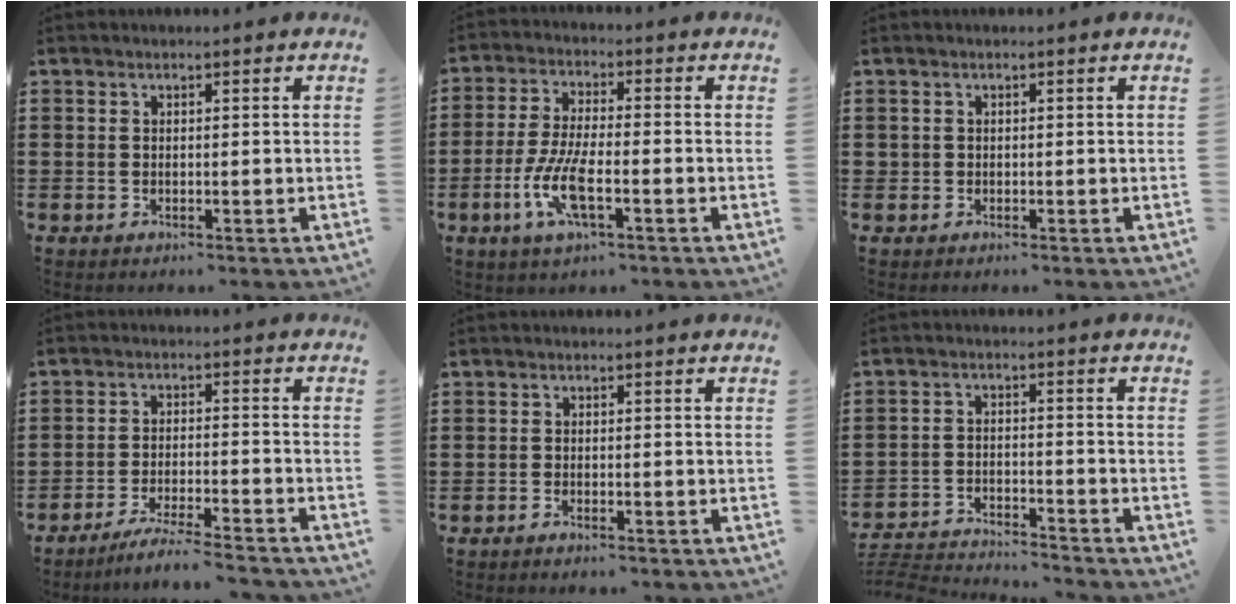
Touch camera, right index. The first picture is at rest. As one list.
[{"total": 7.6, "force": [-3.0, 2.2, 6.7], "torque": [-0.157, -0.015, -0.060]}, {"total": 0.5, "force": [-0.2, 0.5, 0.0], "torque": [0.000, 0.004, -0.006]}, {"total": 5.0, "force": [-4.7, -0.5, 1.6], "torque": [-0.027, -0.008, -0.090]}, {"total": 1.2, "force": [-1.1, -0.1, 0.2], "torque": [-0.006, -0.004, -0.022]}, {"total": 4.2, "force": [-4.2, -0.1, 0.3], "torque": [-0.017, -0.003, -0.091]}]